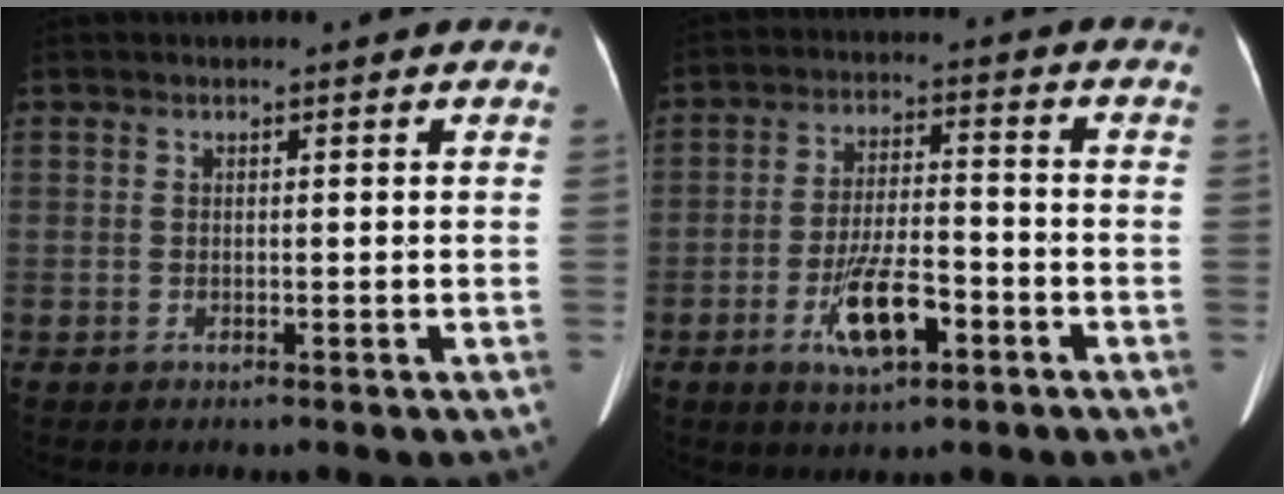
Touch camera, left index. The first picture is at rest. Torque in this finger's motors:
{"motor_torque": [1.29, 0.85, 0.24, 0.10]}